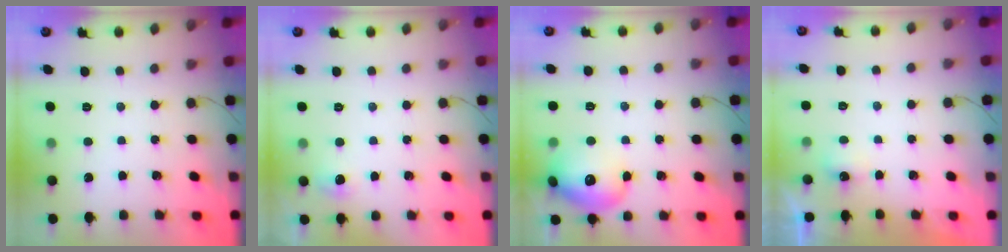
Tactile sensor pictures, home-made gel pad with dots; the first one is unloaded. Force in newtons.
{"total": 7.5, "press": 4.5, "slide": 6.1}
{"total": 15.1, "press": 15.0, "slide": 1.6}
{"total": 2.4, "press": 2.3, "slide": 0.6}